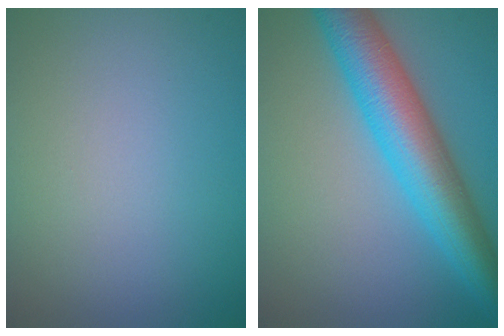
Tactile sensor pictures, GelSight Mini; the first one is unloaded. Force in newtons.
{"total": 8.4, "press": 8.4, "slide": 0.2}